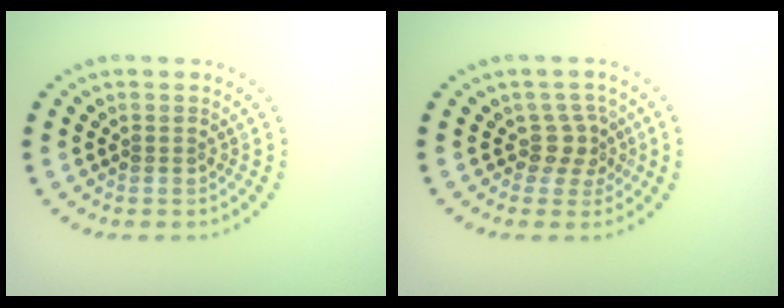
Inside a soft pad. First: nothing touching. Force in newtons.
{"total": 2.2, "press": 1.6, "slide": 1.6}